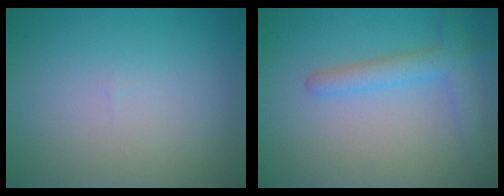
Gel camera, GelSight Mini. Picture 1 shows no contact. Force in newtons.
{"total": 2.9, "press": 2.9, "slide": 0.1}